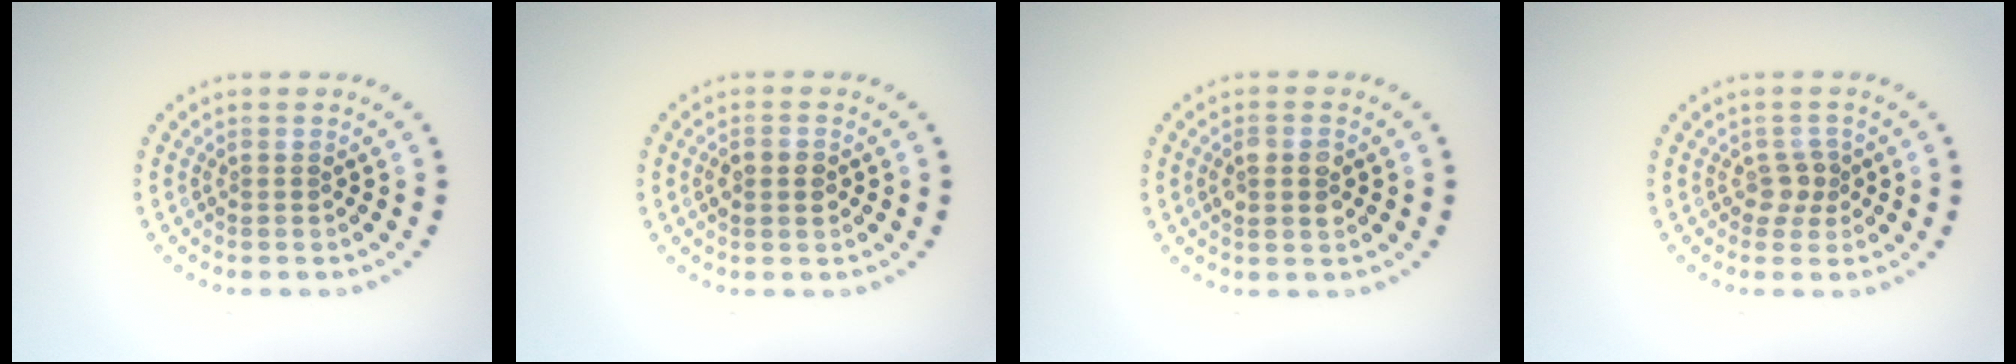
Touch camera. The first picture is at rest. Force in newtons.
{"total": 1.6, "press": 1.6, "slide": 0.1}
{"total": 2.2, "press": 2.2, "slide": 0.3}
{"total": 1.6, "press": 1.3, "slide": 1.0}